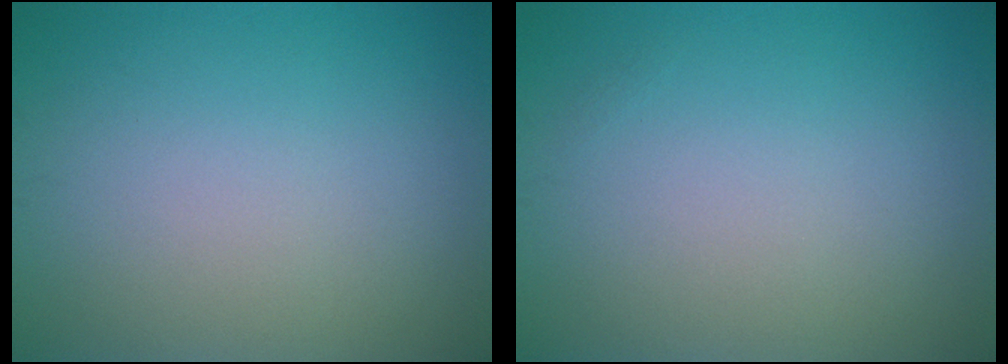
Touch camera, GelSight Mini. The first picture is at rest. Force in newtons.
{"total": 0.0}